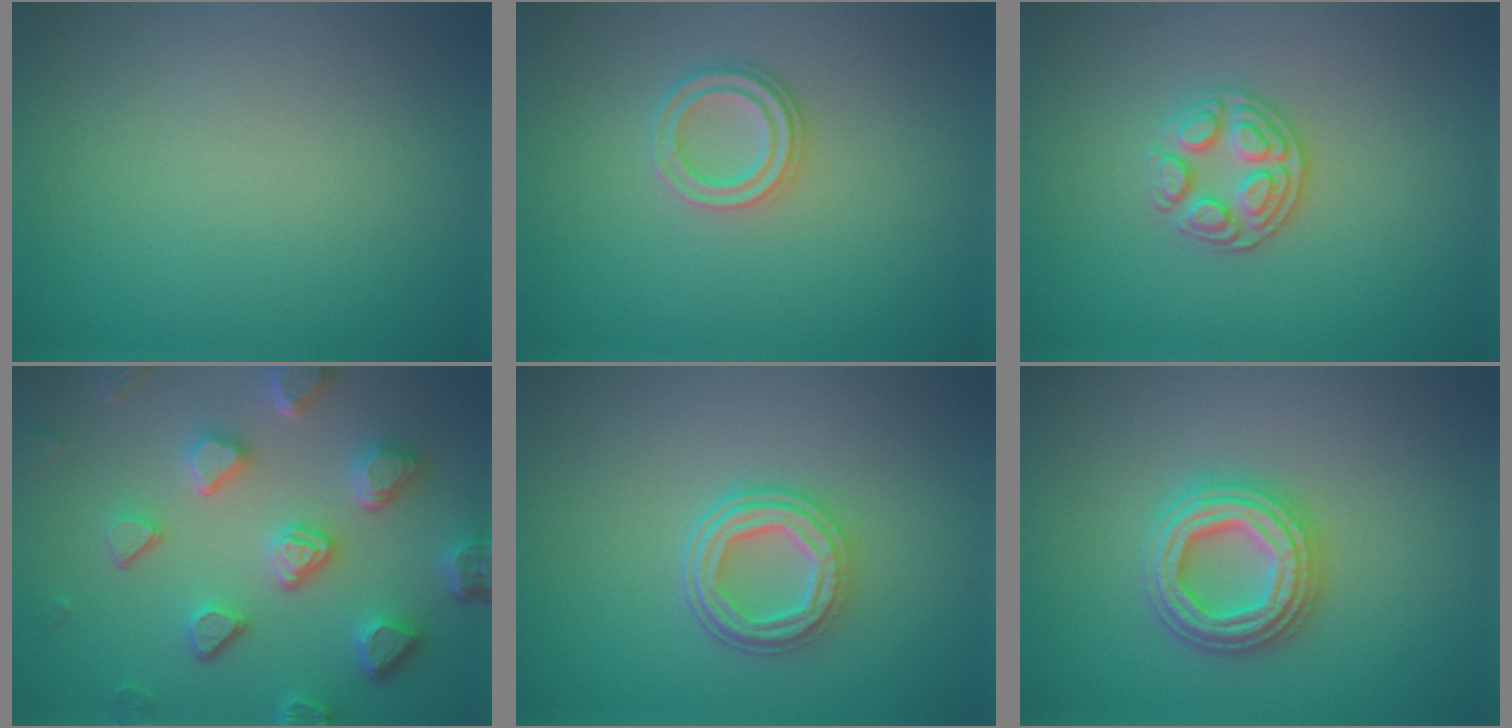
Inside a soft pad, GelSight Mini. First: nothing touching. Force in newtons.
{"total": 2.3, "press": 2.1, "slide": 1.0}
{"total": 3.0, "press": 2.8, "slide": 1.1}
{"total": 6.5, "press": 5.3, "slide": 3.8}
{"total": 4.1, "press": 3.3, "slide": 2.5}
{"total": 4.7, "press": 4.6, "slide": 0.7}